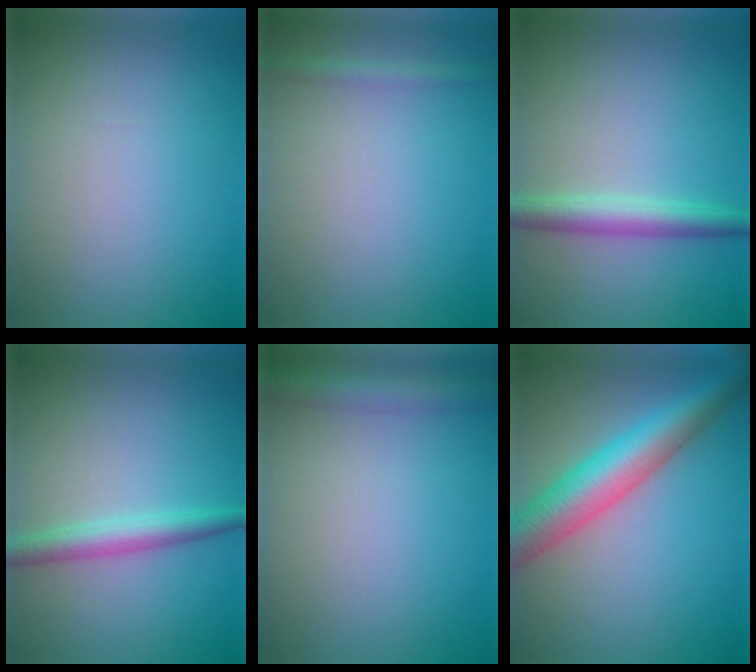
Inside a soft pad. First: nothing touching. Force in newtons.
{"total": 1.3, "press": 1.3, "slide": 0.1}
{"total": 3.3, "press": 3.3, "slide": 0.1}
{"total": 2.9, "press": 2.9, "slide": 0.1}
{"total": 3.4, "press": 3.3, "slide": 0.2}
{"total": 7.4, "press": 7.4, "slide": 0.3}